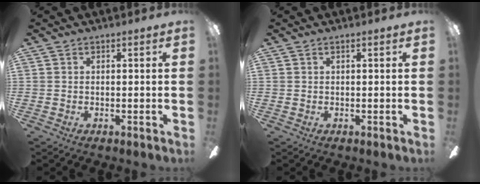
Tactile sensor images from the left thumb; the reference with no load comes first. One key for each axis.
{"total": 0.0}